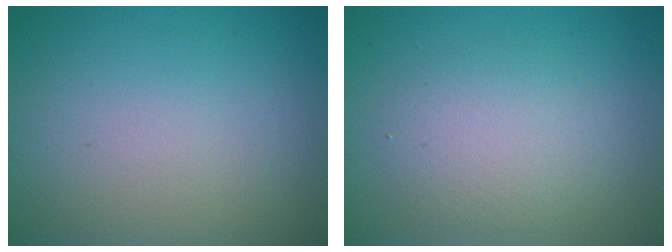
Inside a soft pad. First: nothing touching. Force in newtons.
{"total": 3.2, "press": 3.2, "slide": 0.2}